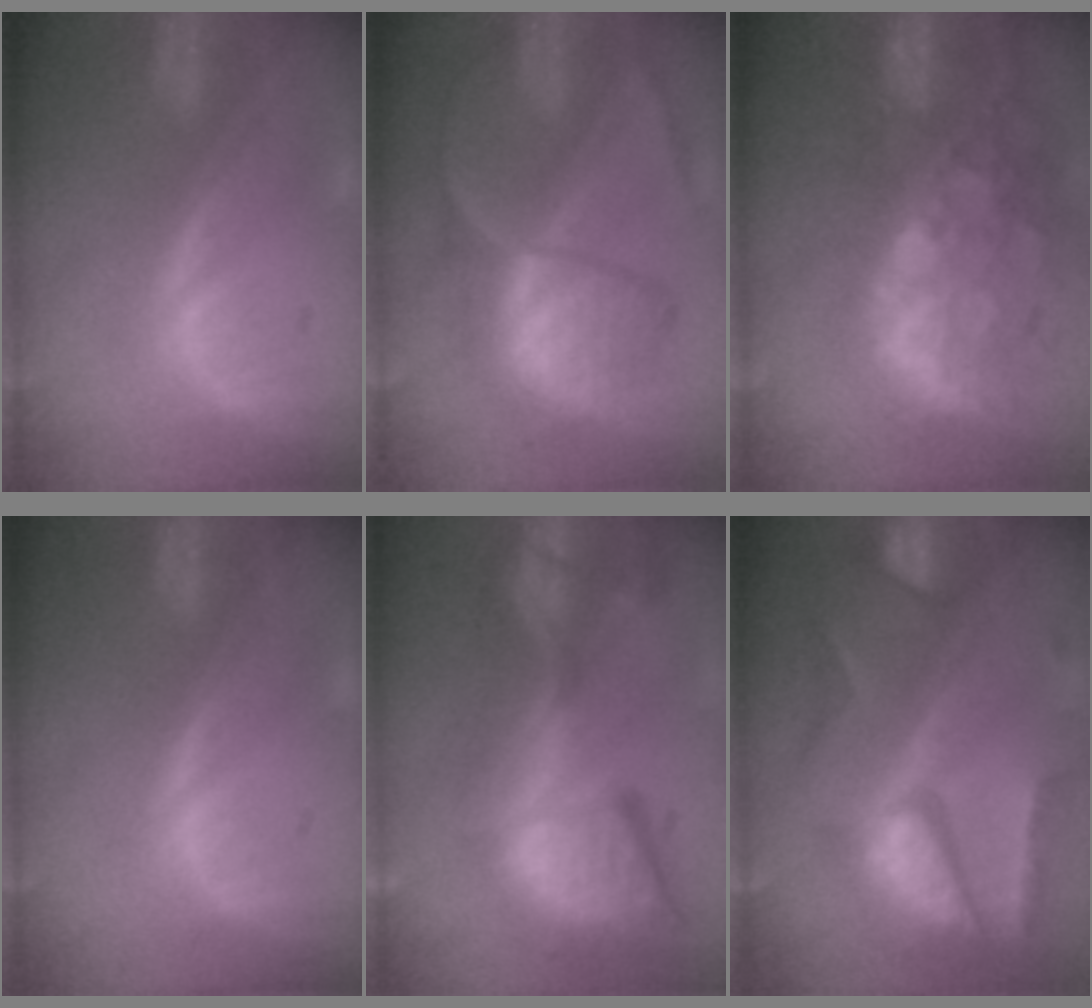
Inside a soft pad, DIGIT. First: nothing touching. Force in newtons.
{"total": 7.8, "press": 7.5, "slide": 2.4}
{"total": 13.2, "press": 10.8, "slide": 7.6}
{"total": 0.0}
{"total": 13.6, "press": 11.2, "slide": 7.8}
{"total": 10.3, "press": 8.8, "slide": 5.4}